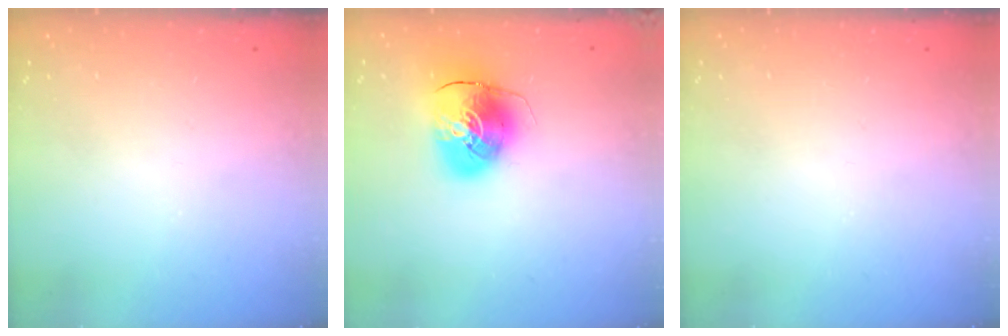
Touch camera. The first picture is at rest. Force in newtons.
{"total": 10.8, "press": 10.6, "slide": 1.8}
{"total": 0.0}